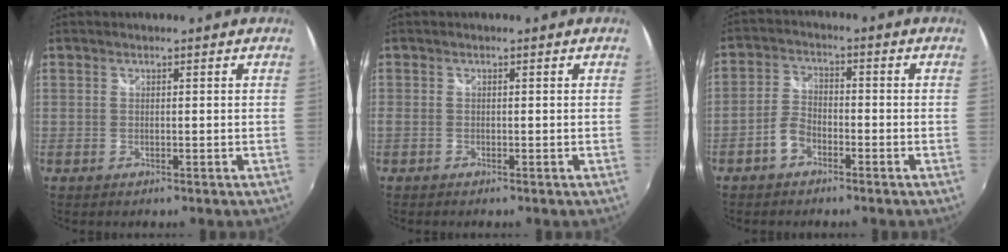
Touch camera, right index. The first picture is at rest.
{"total": 1.0, "force": [-0.7, 0.6, 0.4], "torque": [-0.011, -0.004, -0.016]}
{"total": 4.3, "force": [-2.7, 2.4, 2.4], "torque": [-0.057, 0.011, -0.052]}